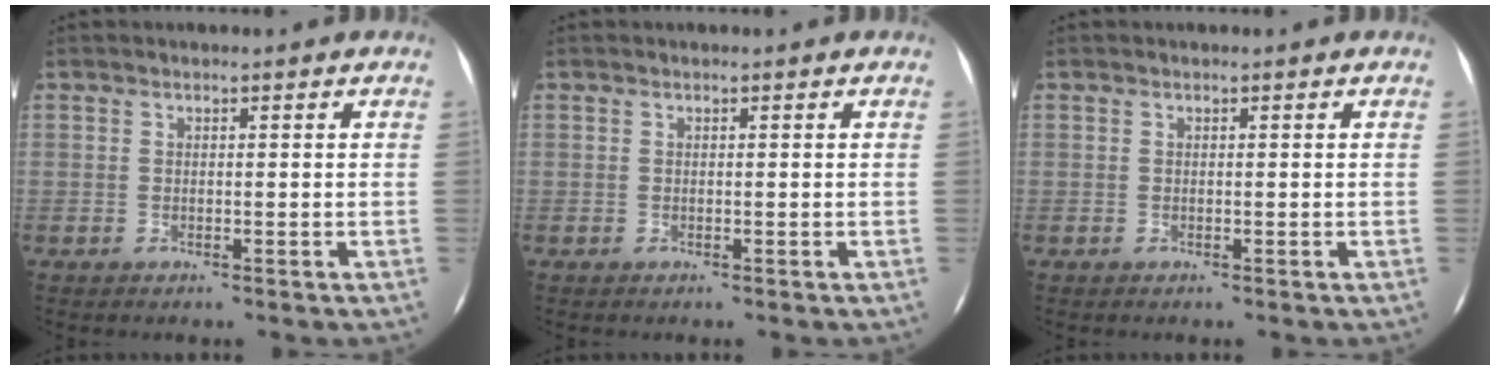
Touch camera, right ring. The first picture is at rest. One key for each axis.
{"total": 0.0}
{"total": 0.0}